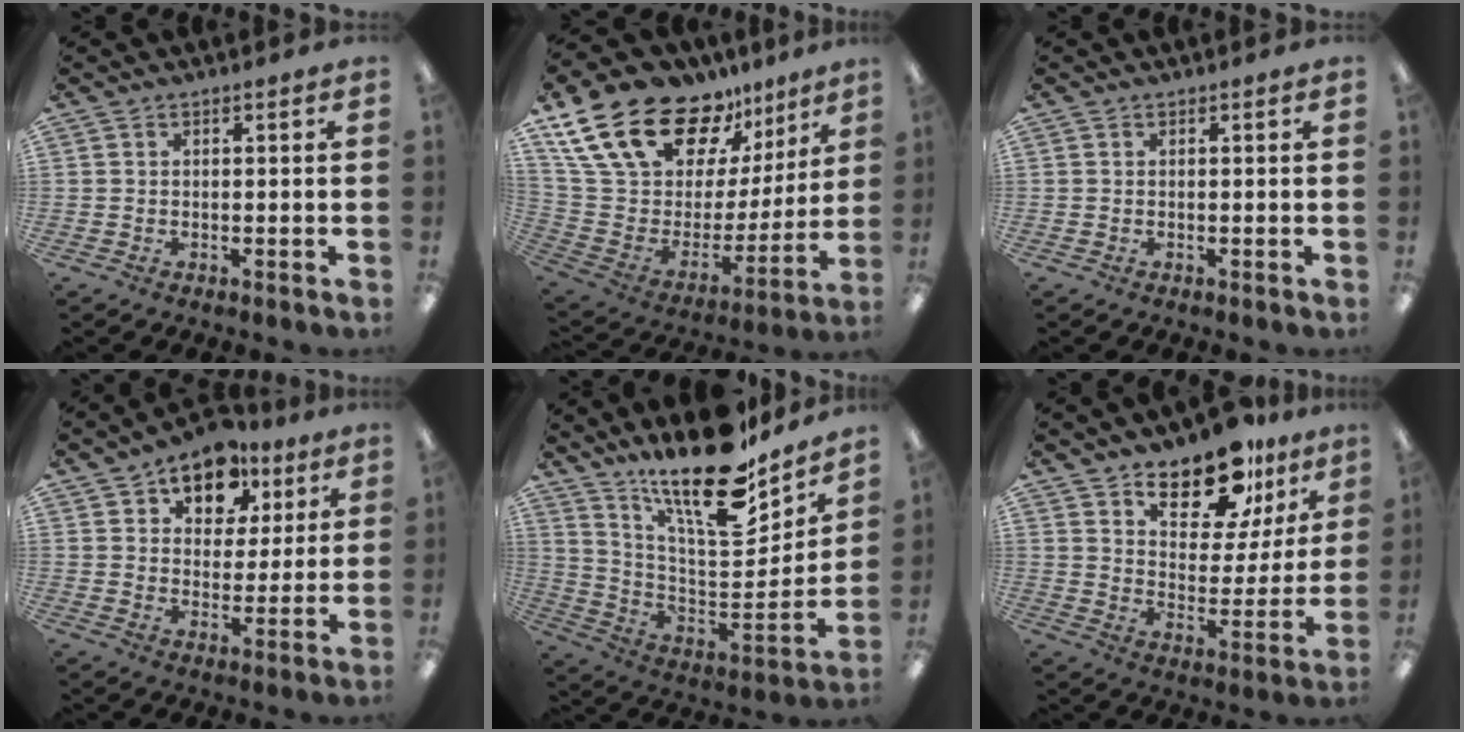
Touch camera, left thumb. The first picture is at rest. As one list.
[{"total": 24.7, "force": [17.3, 12.0, 12.8], "torque": [-0.248, -0.106, 0.323]}, {"total": 0.0}, {"total": 11.6, "force": [7.7, 7.4, 4.4], "torque": [-0.065, -0.039, 0.139]}, {"total": 21.8, "force": [16.9, 6.2, 12.2], "torque": [-0.199, -0.129, 0.285]}, {"total": 15.4, "force": [12.1, 6.4, 7.0], "torque": [-0.104, -0.081, 0.211]}]